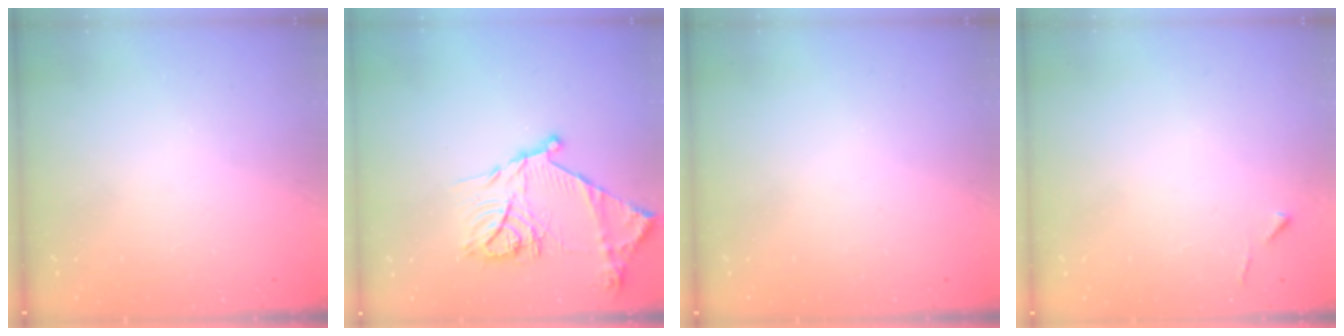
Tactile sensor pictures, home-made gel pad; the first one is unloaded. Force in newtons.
{"total": 18.7, "press": 18.6, "slide": 1.4}
{"total": 0.0}
{"total": 4.3, "press": 4.3, "slide": 0.6}